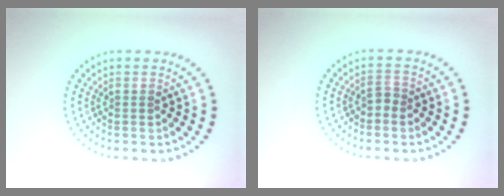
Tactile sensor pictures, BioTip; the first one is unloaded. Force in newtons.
{"total": 0.9, "press": 0.8, "slide": 0.5}